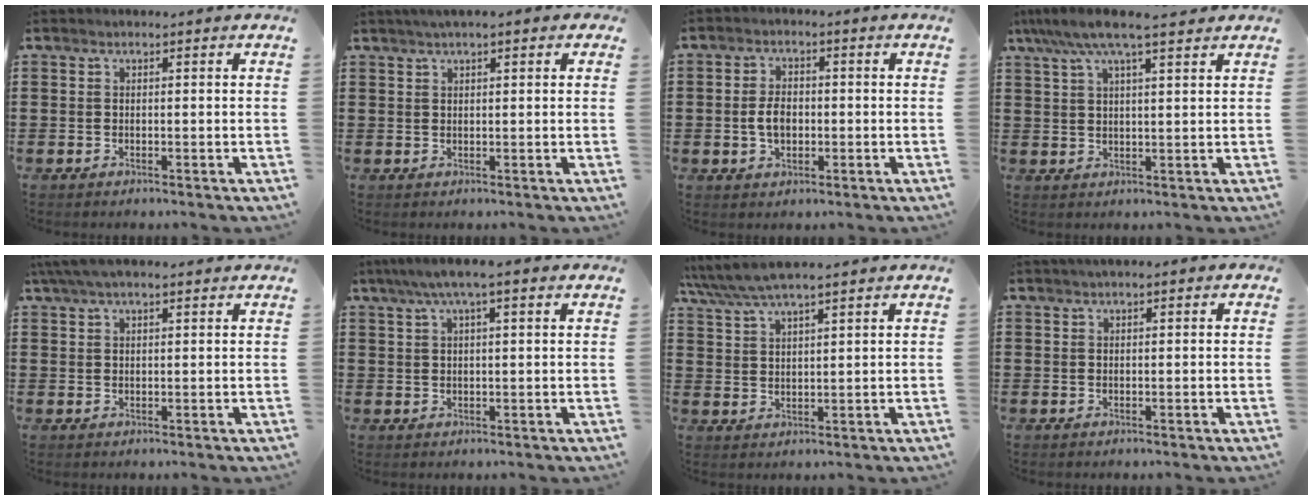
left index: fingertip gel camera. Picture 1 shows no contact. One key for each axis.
{"total": 1.8, "fx": 1.1, "fy": 0.4, "fz": 1.3, "tx": -0.028, "ty": 0.005, "tz": 0.018}
{"total": 4.1, "fx": -0.5, "fy": 2.5, "fz": 3.3, "tx": -0.062, "ty": 0.000, "tz": -0.012}
{"total": 6.8, "fx": 5.2, "fy": 1.0, "fz": 4.4, "tx": -0.098, "ty": -0.007, "tz": 0.092}
{"total": 3.7, "fx": 2.6, "fy": 1.0, "fz": 2.5, "tx": -0.053, "ty": 0.006, "tz": 0.049}
{"total": 4.8, "fx": 2.7, "fy": 0.7, "fz": 3.9, "tx": -0.079, "ty": 0.006, "tz": 0.047}
{"total": 5.2, "fx": 4.5, "fy": 0.7, "fz": 2.6, "tx": -0.061, "ty": -0.012, "tz": 0.080}
{"total": 1.0, "fx": 0.5, "fy": 0.3, "fz": 0.8, "tx": -0.017, "ty": 0.004, "tz": 0.009}